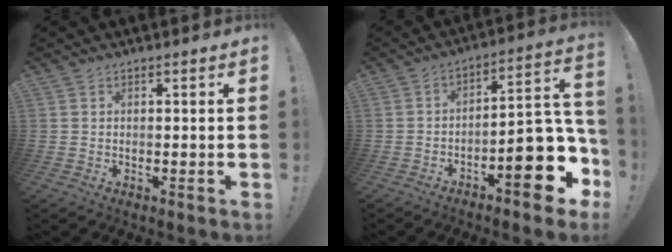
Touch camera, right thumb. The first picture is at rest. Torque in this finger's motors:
{"motor_torque": [2.24, 2.10, 1.26, -1.19, 0.40]}